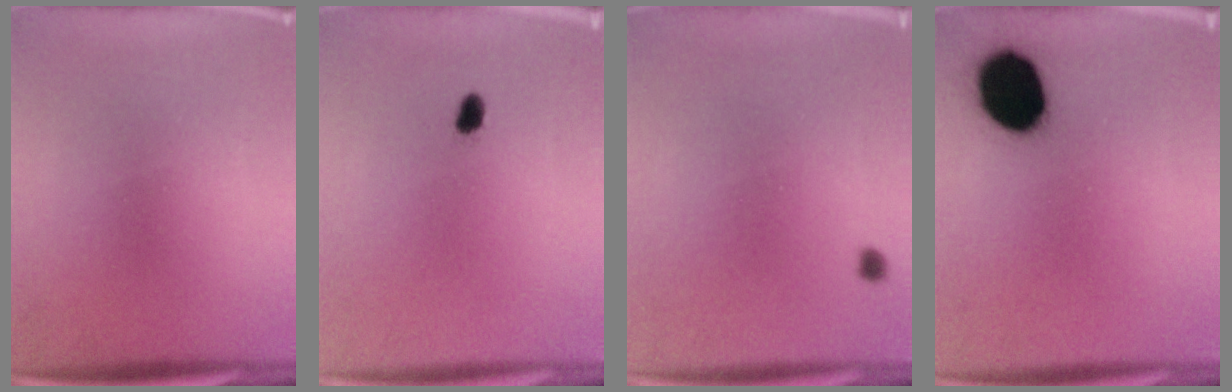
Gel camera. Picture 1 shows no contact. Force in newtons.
{"total": 1.8}
{"total": 1.0}
{"total": 17.4}